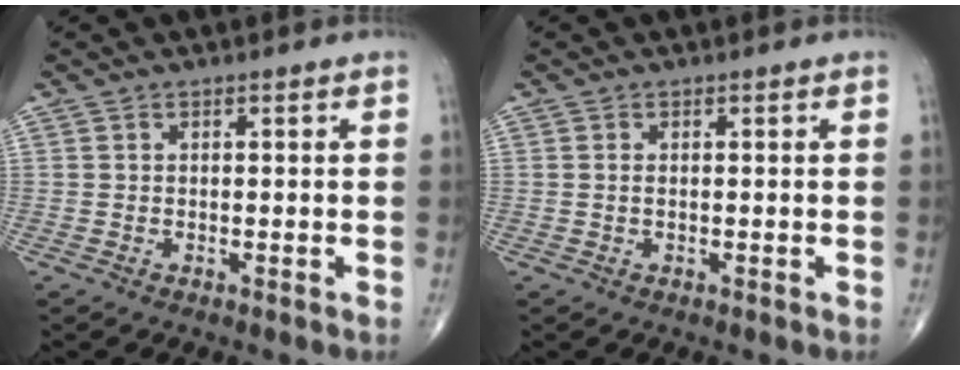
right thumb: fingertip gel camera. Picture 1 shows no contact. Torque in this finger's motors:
{"motor_torque": [-0.16, 0.18, 0.21, 0.23, 0.08]}